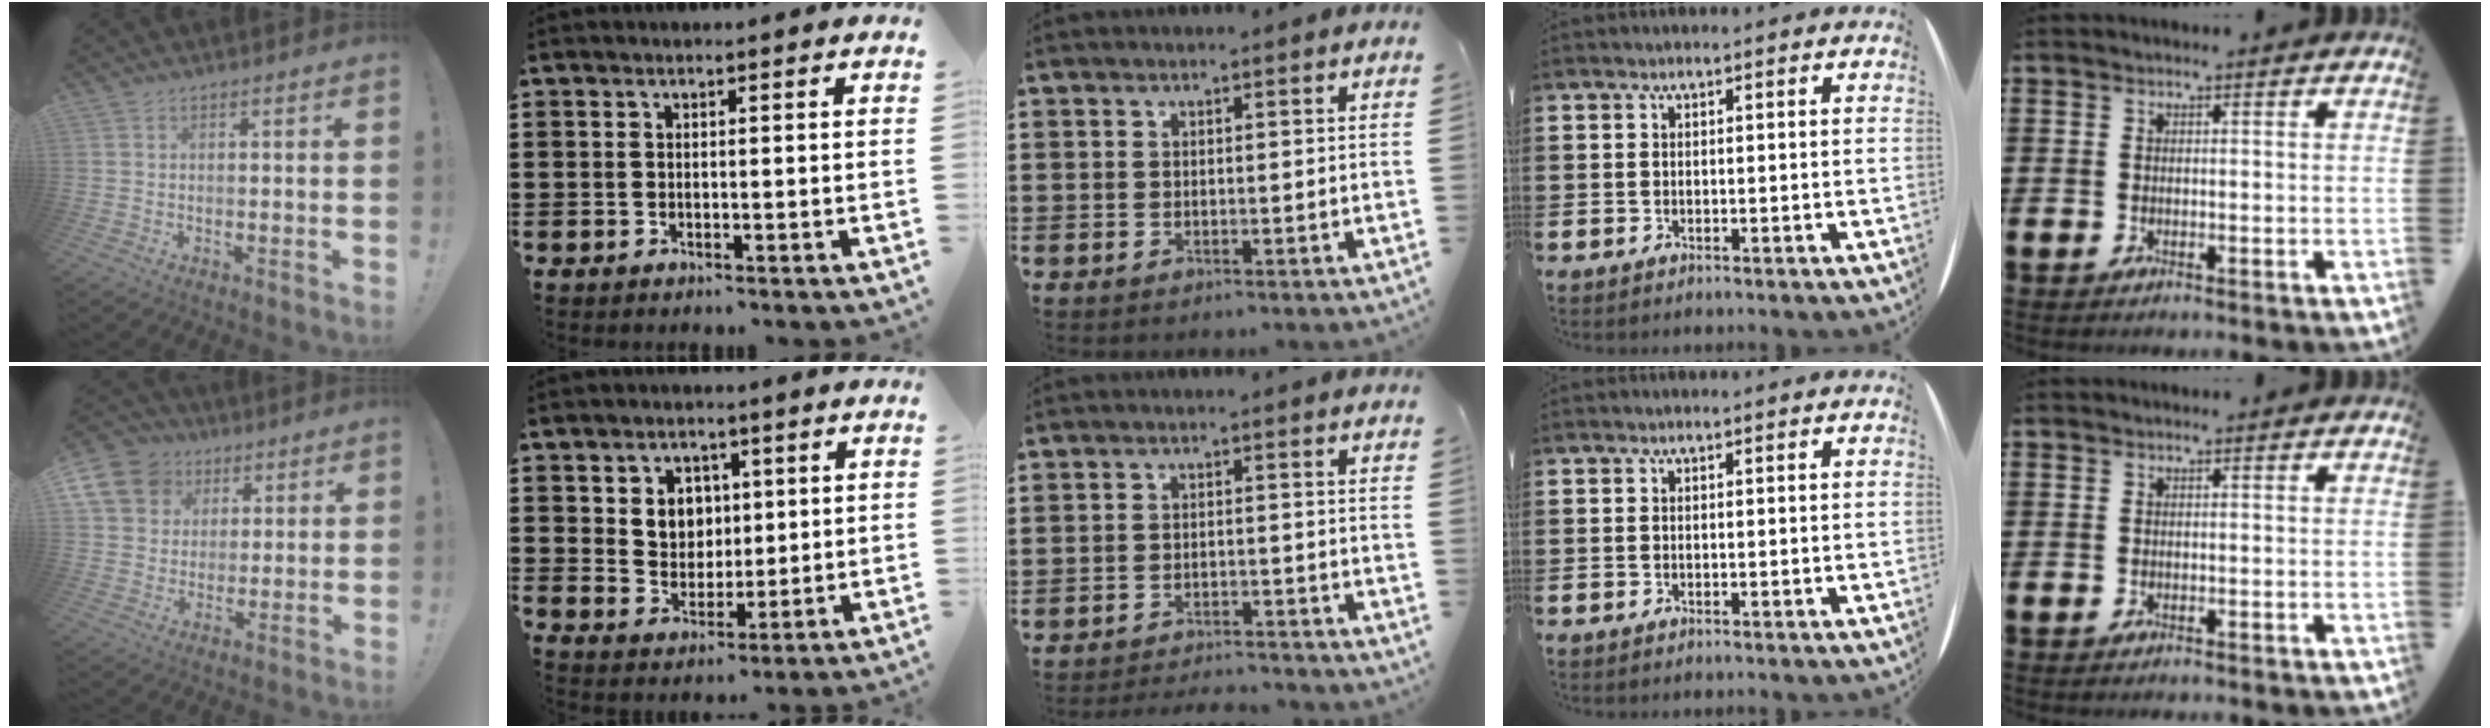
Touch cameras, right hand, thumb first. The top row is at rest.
{"thumb": {"total": 13.9, "force": [5.5, 11.5, 5.4], "torque": [-0.087, -0.026, 0.113]}, "index": {"total": 4.9, "force": [1.7, 4.2, 1.6], "torque": [-0.036, 0.007, 0.026]}, "middle": {"total": 2.9, "force": [-2.9, 0.2, 0.1], "torque": [-0.008, 0.001, -0.062]}}